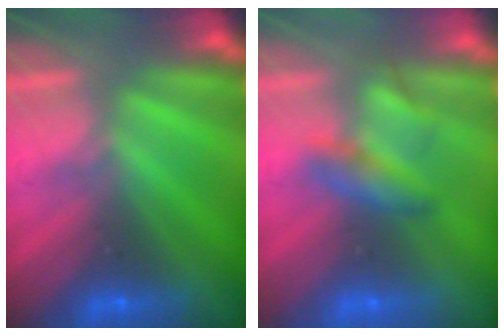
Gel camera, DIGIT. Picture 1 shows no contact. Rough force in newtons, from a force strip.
{"total": 2.2}